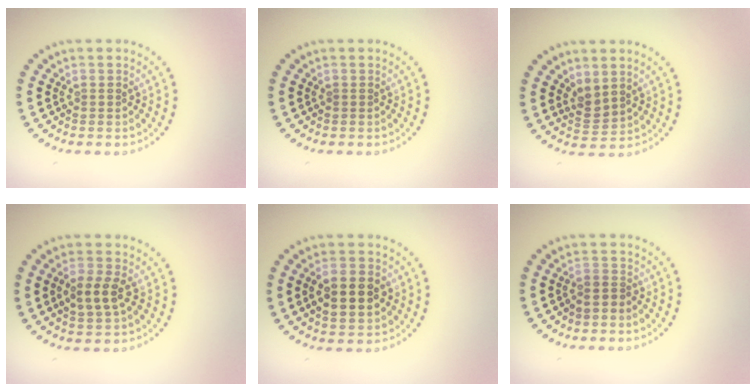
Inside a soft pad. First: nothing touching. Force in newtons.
{"total": 0.0}
{"total": 1.9, "press": 1.6, "slide": 1.1}
{"total": 2.9, "press": 2.8, "slide": 0.7}
{"total": 4.2, "press": 4.2, "slide": 0.3}
{"total": 1.1, "press": 0.8, "slide": 0.7}